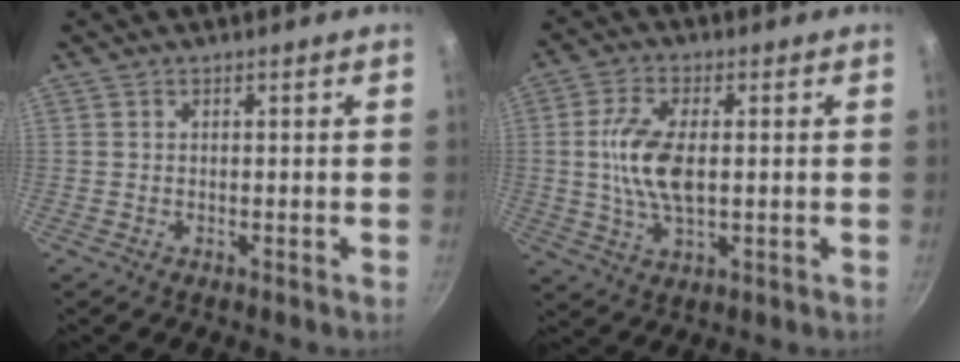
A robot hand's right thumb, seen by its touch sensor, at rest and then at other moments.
{"total": 10.0, "force": [0.5, 4.9, 8.8], "torque": [-0.172, 0.004, 0.006]}